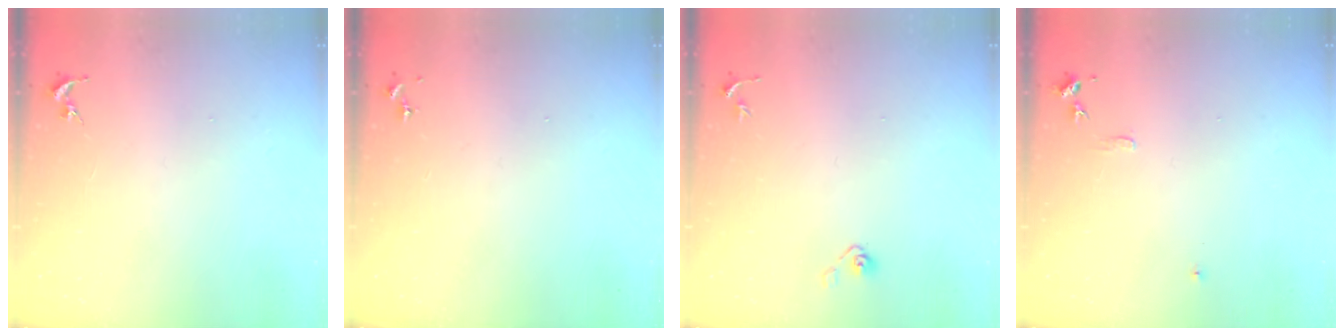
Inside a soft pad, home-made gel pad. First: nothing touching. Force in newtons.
{"total": 0.0}
{"total": 3.8, "press": 3.2, "slide": 2.0}
{"total": 5.0, "press": 4.9, "slide": 0.6}